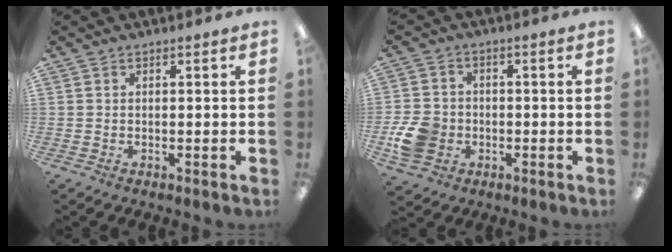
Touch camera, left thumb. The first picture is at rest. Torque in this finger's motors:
{"motor_torque": [-0.63, 0.64, 0.20, -0.14, 0.05]}